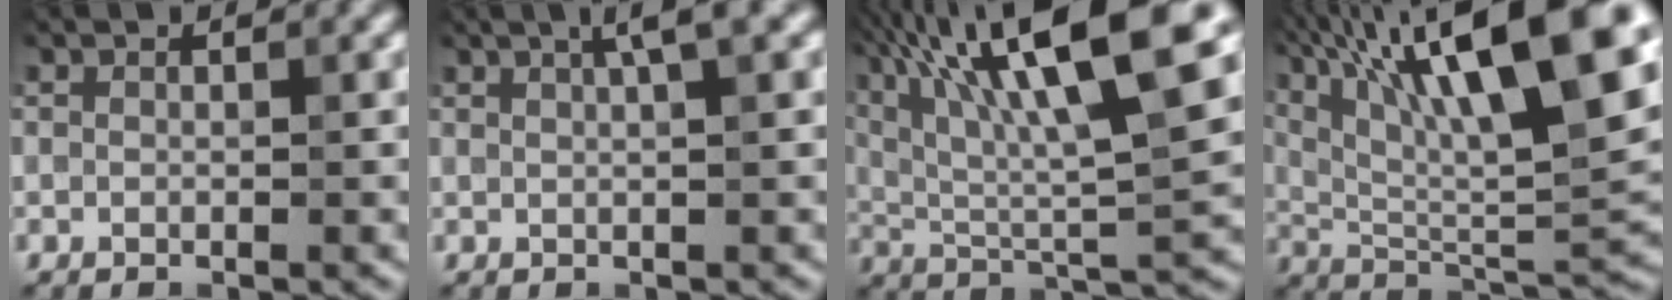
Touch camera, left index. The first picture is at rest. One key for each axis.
{"total": 2.8, "fx": 1.4, "fy": 0.4, "fz": 2.4, "tx": -0.028, "ty": 0.010, "tz": 0.020}
{"total": 14.9, "fx": 7.0, "fy": 3.7, "fz": 12.6, "tx": -0.225, "ty": 0.023, "tz": 0.116}
{"total": 17.4, "fx": 8.2, "fy": 4.5, "fz": 14.6, "tx": -0.244, "ty": 0.012, "tz": 0.143}